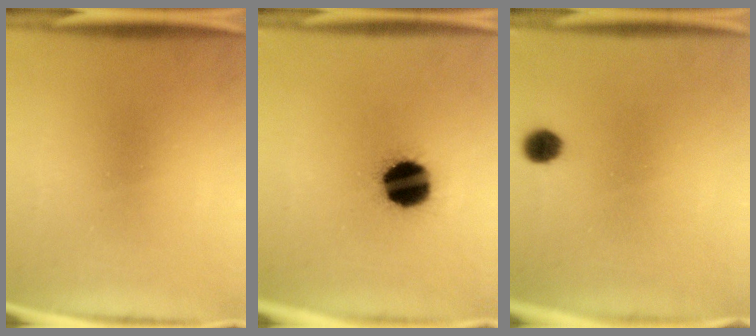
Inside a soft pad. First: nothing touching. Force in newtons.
{"total": 15.3}
{"total": 3.4}